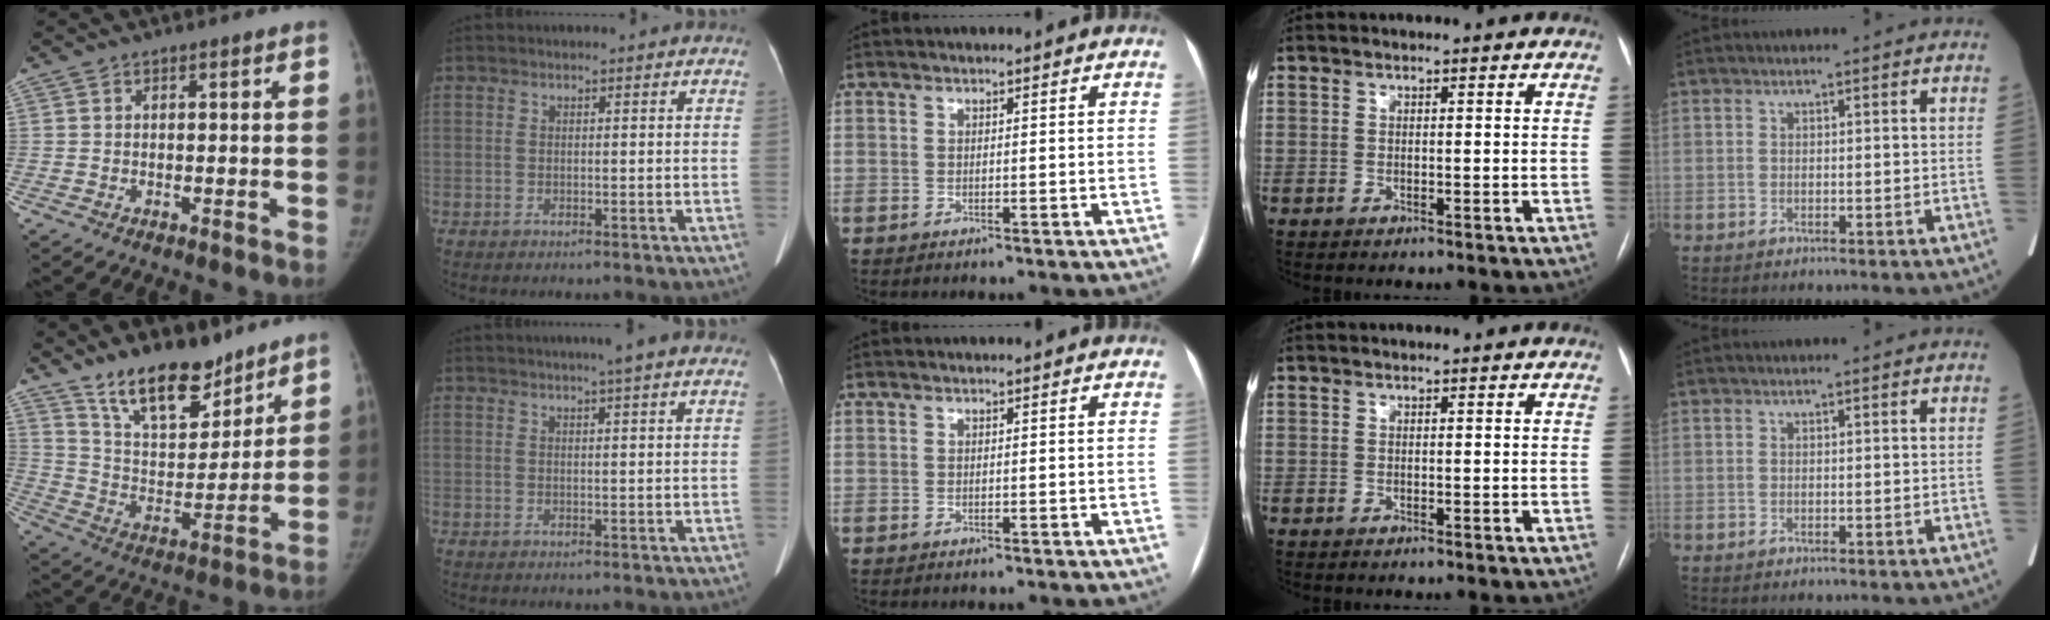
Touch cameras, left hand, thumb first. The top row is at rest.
{"thumb": {"total": 16.2, "force": [12.3, 6.7, 8.0], "torque": [-0.086, -0.084, 0.220]}, "index": {"total": 4.3, "force": [3.3, -0.3, 2.8], "torque": [-0.038, 0.016, 0.043]}}